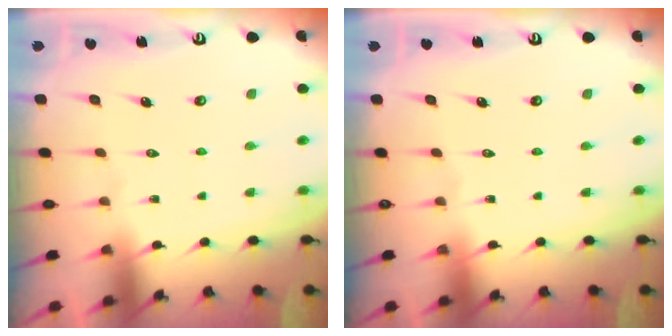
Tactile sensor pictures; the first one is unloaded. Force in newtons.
{"total": 0.0}